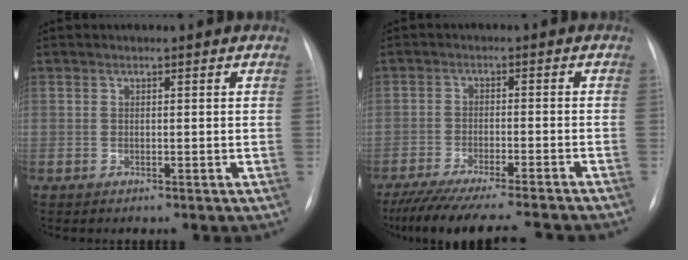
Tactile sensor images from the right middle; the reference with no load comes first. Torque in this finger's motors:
{"motor_torque": [1.07, -1.07, 0.19, 0.06]}